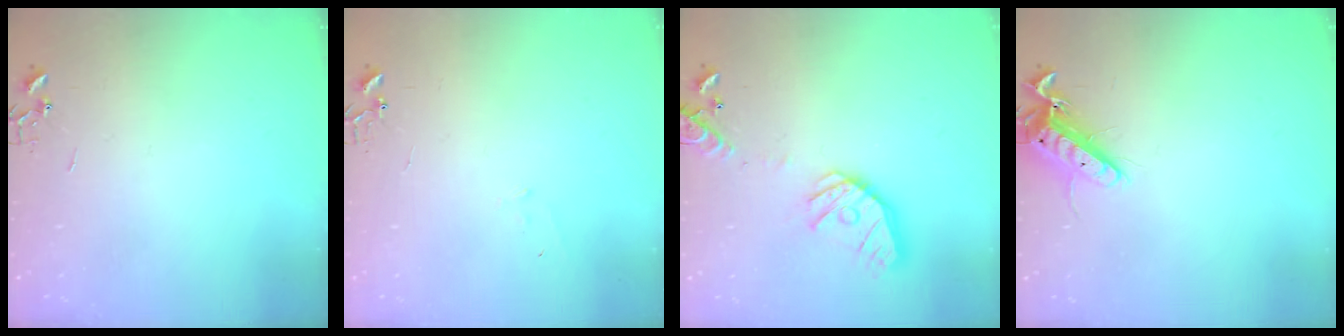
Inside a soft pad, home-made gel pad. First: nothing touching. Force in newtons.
{"total": 5.6, "press": 5.6, "slide": 0.7}
{"total": 16.9, "press": 16.7, "slide": 3.0}
{"total": 12.2, "press": 12.1, "slide": 1.4}